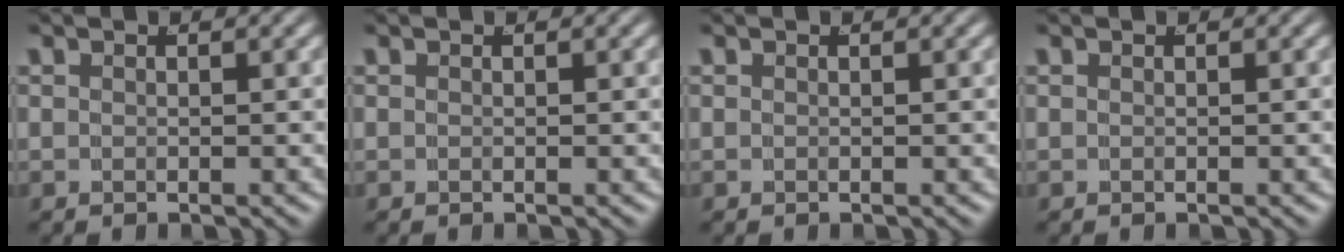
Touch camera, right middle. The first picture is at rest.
{"total": 0.0}
{"total": 0.0}
{"total": 0.0}